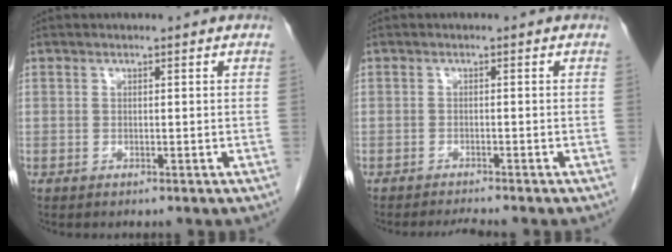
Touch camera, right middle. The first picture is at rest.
{"total": 2.3, "force": [-2.2, -0.5, 0.6], "torque": [-0.011, -0.010, -0.035]}